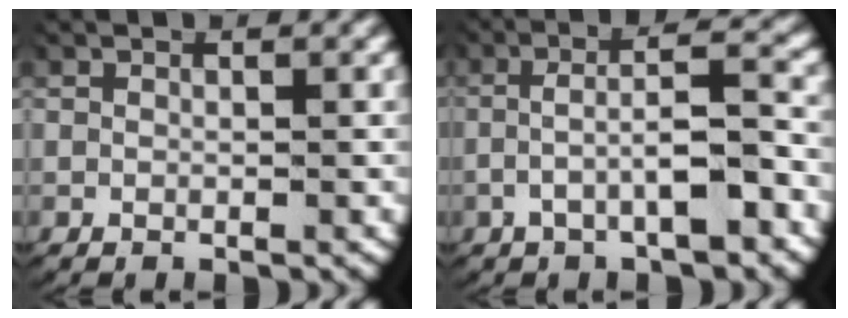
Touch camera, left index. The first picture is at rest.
{"total": 4.6, "force": [-1.2, 1.5, 4.1], "torque": [-0.079, 0.004, -0.018]}